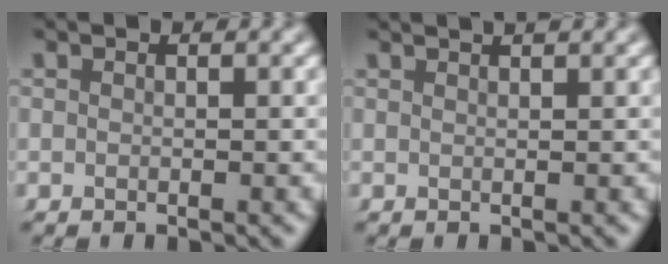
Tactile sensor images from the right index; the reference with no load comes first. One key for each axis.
{"total": 1.9, "fx": 1.3, "fy": -0.1, "fz": 1.4, "tx": -0.007, "ty": 0.007, "tz": 0.020}